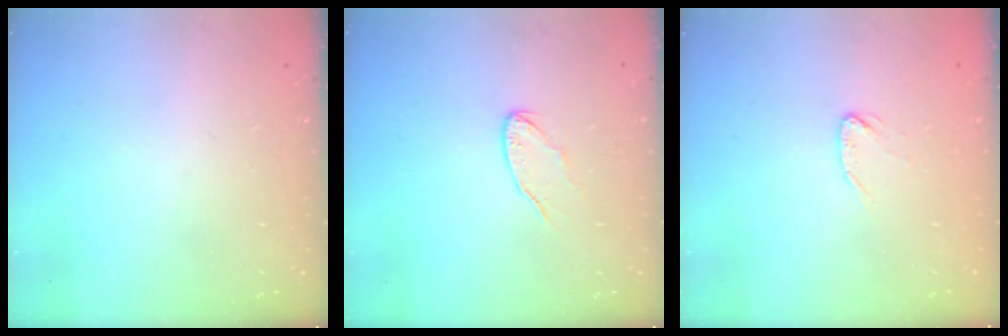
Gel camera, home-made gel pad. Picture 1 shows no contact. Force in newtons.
{"total": 6.2, "press": 6.1, "slide": 0.4}
{"total": 3.8, "press": 3.8, "slide": 0.3}